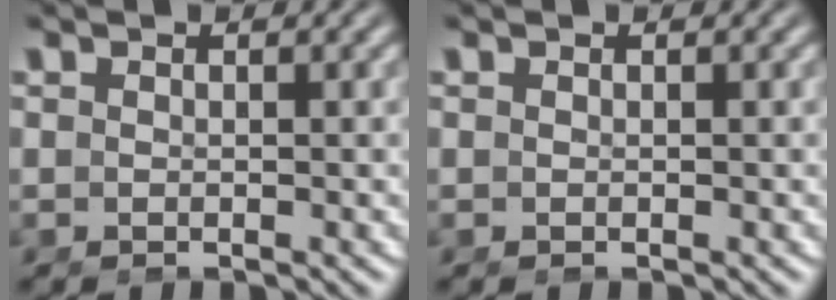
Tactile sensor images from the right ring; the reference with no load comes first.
{"total": 0.0}